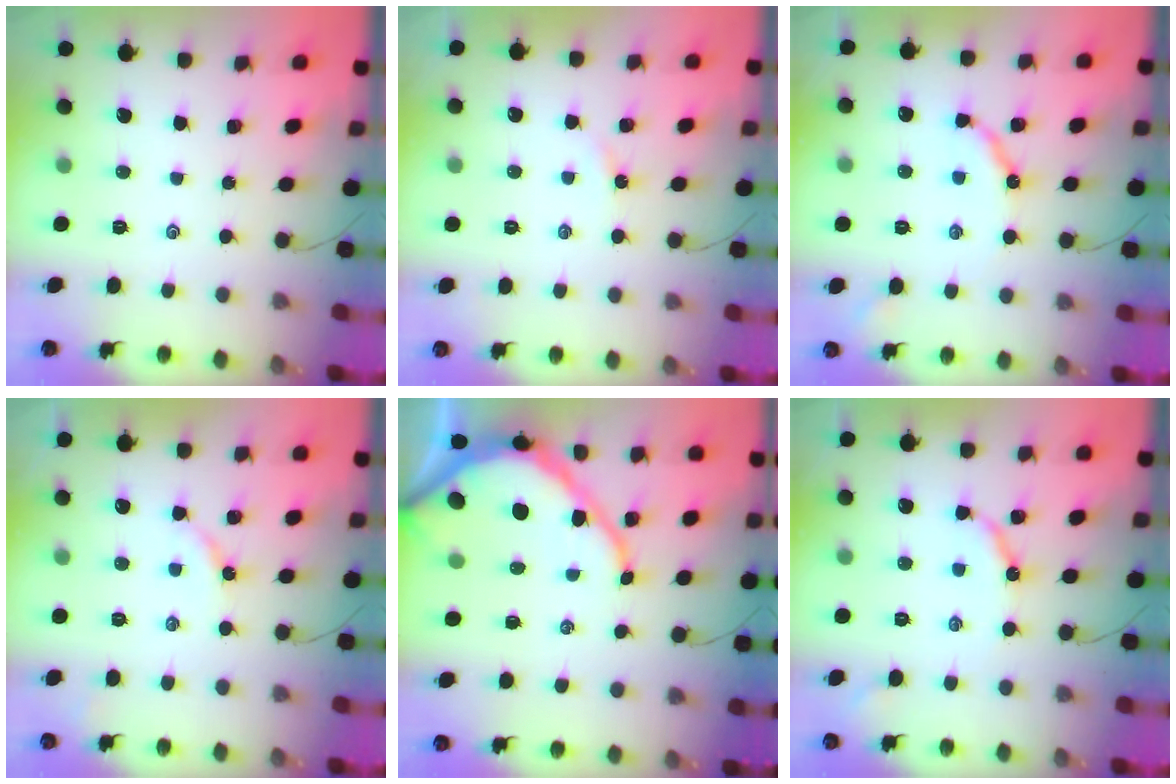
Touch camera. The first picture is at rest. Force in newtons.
{"total": 1.4, "press": 1.4, "slide": 0.2}
{"total": 8.7, "press": 8.7, "slide": 1.0}
{"total": 4.5, "press": 4.4, "slide": 0.4}
{"total": 12.9, "press": 12.9, "slide": 1.1}
{"total": 6.3, "press": 6.3, "slide": 0.4}